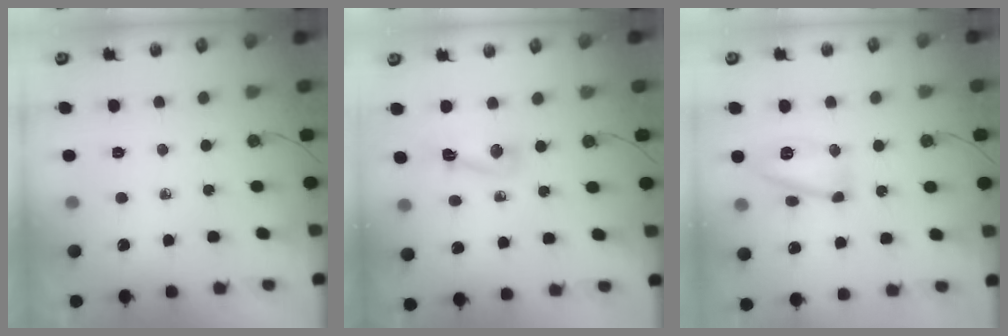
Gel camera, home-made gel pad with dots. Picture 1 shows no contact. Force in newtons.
{"total": 4.4, "press": 4.3, "slide": 0.8}
{"total": 10.9, "press": 10.8, "slide": 1.2}